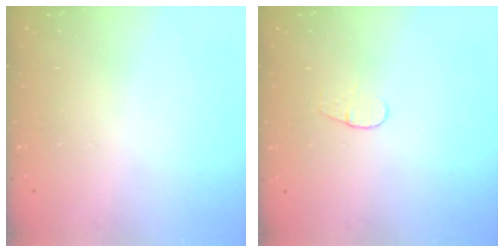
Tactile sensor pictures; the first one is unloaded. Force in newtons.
{"total": 3.6, "press": 3.6, "slide": 0.4}